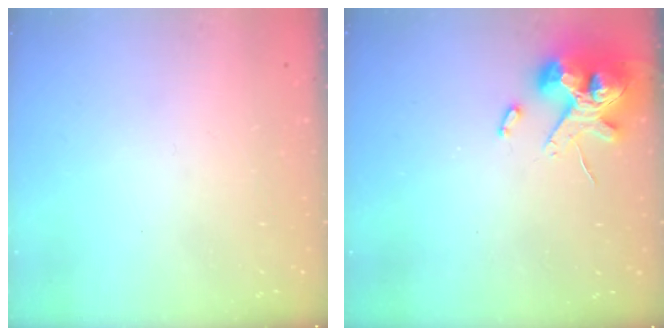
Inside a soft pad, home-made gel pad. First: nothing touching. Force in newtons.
{"total": 13.9, "press": 13.7, "slide": 2.1}